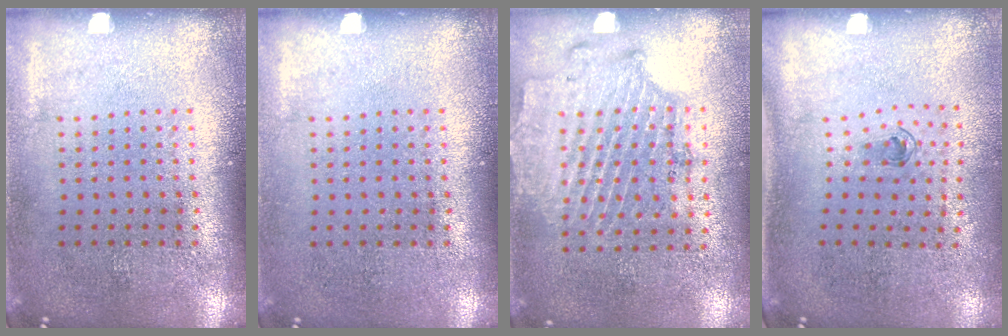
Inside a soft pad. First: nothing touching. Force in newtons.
{"total": 0.0}
{"total": 1.7, "press": 1.5, "slide": 0.8}
{"total": 0.7, "press": 0.4, "slide": 0.6}